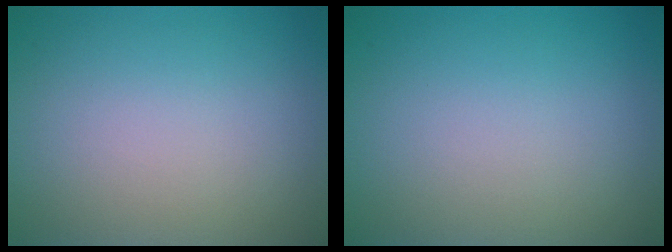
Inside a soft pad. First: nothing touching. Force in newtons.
{"total": 0.0}